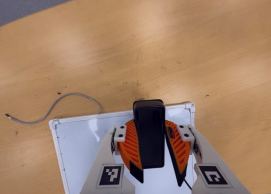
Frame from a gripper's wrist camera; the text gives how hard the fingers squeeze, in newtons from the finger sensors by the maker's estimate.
{"total": 9.6, "left": 9.5, "right": 9.8}